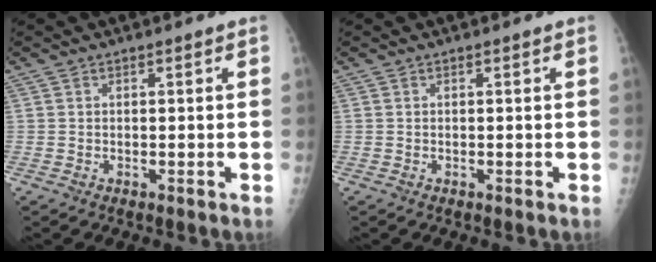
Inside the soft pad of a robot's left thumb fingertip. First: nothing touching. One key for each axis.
{"total": 0.0}